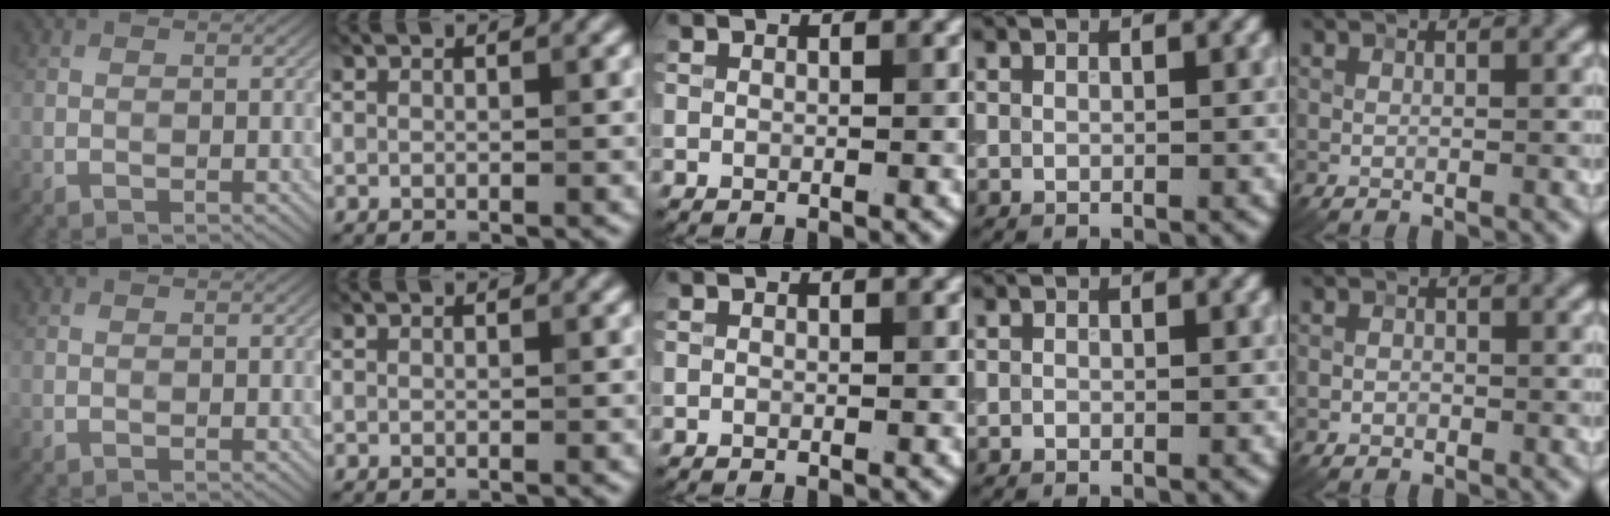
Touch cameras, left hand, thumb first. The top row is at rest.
{"little": {"total": 0.7, "force": [-0.4, 0.6, 0.3], "torque": [-0.003, 0.001, -0.008]}}